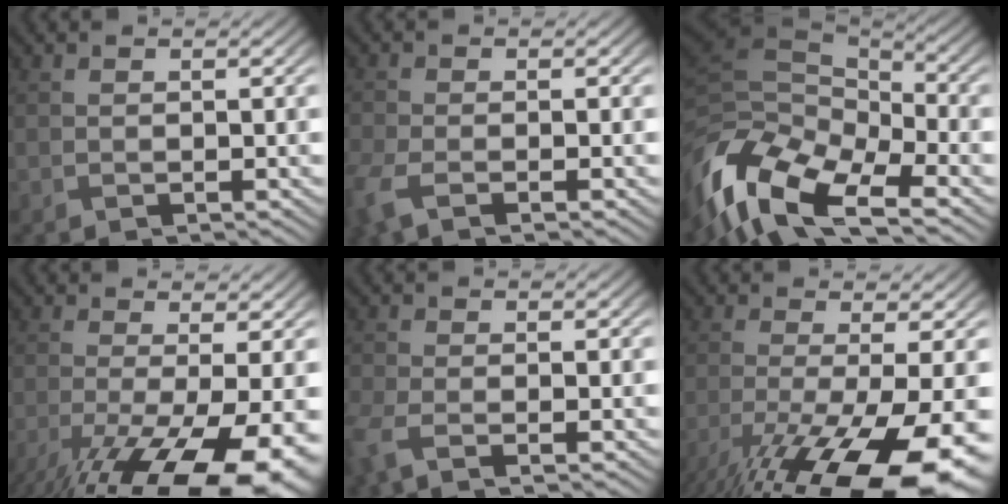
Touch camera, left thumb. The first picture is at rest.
{"total": 4.2, "force": [-2.5, 1.4, 3.0], "torque": [-0.082, -0.016, -0.055]}
{"total": 15.4, "force": [-8.5, 7.3, 10.6], "torque": [-0.261, -0.036, -0.139]}
{"total": 15.3, "force": [-7.7, 4.7, 12.3], "torque": [-0.236, -0.029, -0.109]}
{"total": 3.9, "force": [-2.2, 1.0, 3.0], "torque": [-0.073, -0.012, -0.053]}
{"total": 16.4, "force": [-9.0, 4.3, 13.0], "torque": [-0.242, -0.032, -0.136]}